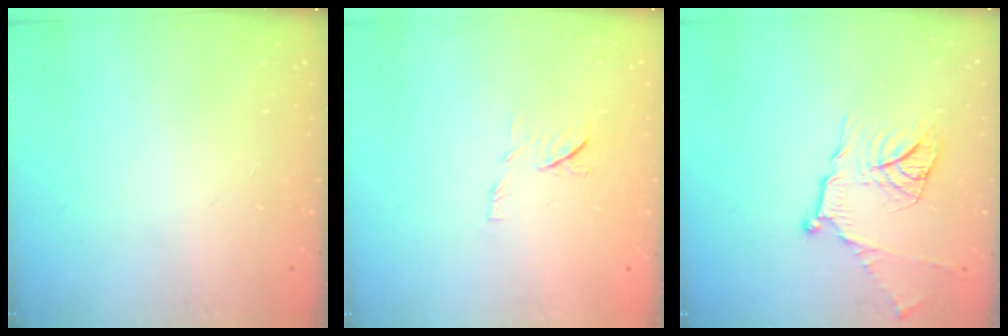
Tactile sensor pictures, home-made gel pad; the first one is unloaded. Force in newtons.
{"total": 6.5, "press": 6.5, "slide": 0.7}
{"total": 13.4, "press": 13.3, "slide": 1.2}